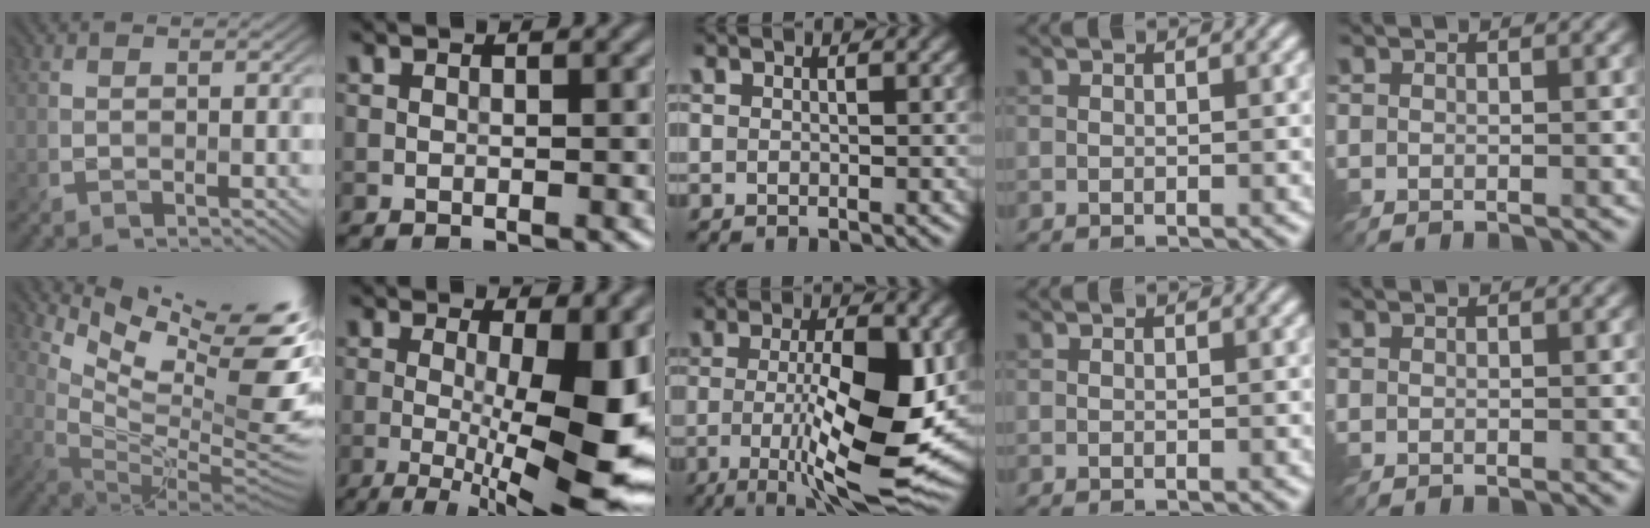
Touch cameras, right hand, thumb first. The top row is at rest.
{"thumb": {"total": 14.4, "force": [9.1, 3.8, 10.5], "torque": [-0.192, 0.000, 0.162]}, "index": {"total": 14.0, "force": [-1.4, 3.8, 13.4], "torque": [-0.169, -0.012, -0.013]}, "middle": {"total": 11.2, "force": [-1.0, 3.1, 10.7], "torque": [-0.171, -0.022, -0.009]}}